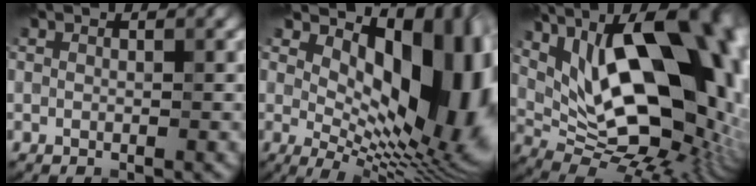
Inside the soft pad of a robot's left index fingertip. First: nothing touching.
{"total": 15.4, "force": [3.8, 8.0, 12.6], "torque": [-0.139, 0.007, 0.065]}
{"total": 20.8, "force": [5.8, 10.7, 16.9], "torque": [-0.247, 0.031, 0.108]}